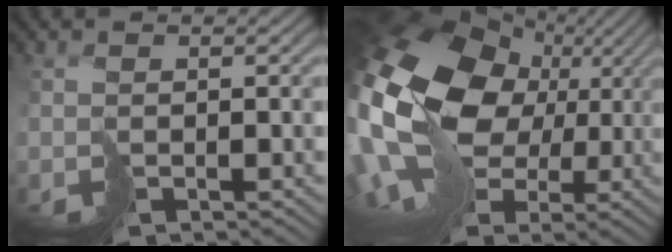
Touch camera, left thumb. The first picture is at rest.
{"total": 22.0, "force": [1.8, 16.9, 13.9], "torque": [-0.317, -0.024, 0.027]}